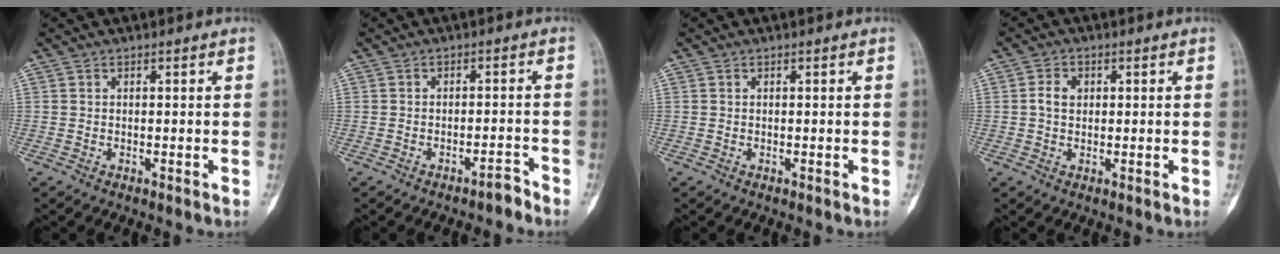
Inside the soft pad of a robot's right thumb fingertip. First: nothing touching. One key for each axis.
{"total": 2.2, "fx": -1.9, "fy": 0.5, "fz": 0.9, "tx": -0.010, "ty": 0.022, "tz": -0.027}
{"total": 0.0}
{"total": 3.0, "fx": 0.4, "fy": 2.3, "fz": 1.9, "tx": -0.030, "ty": 0.006, "tz": 0.004}